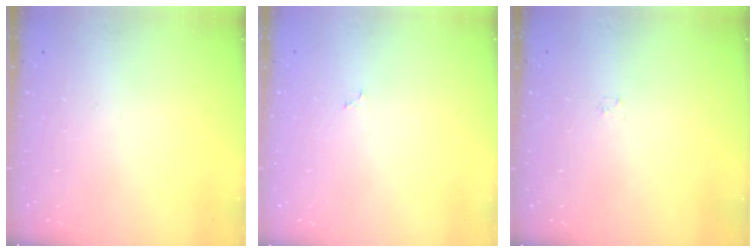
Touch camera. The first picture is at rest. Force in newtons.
{"total": 2.3, "press": 2.3, "slide": 0.2}
{"total": 0.8, "press": 0.8, "slide": 0.2}